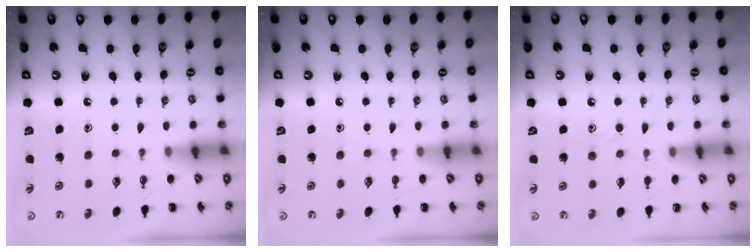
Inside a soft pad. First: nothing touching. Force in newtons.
{"total": 0.0}
{"total": 6.8, "press": 6.5, "slide": 2.0}